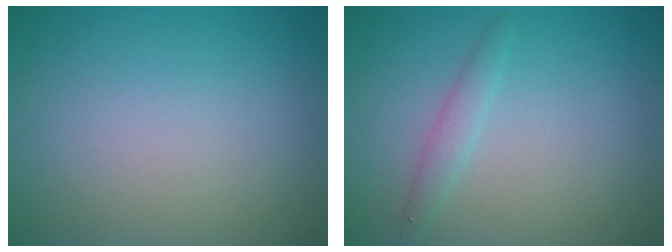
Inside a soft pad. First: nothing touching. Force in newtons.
{"total": 1.4, "press": 1.4, "slide": 0.0}